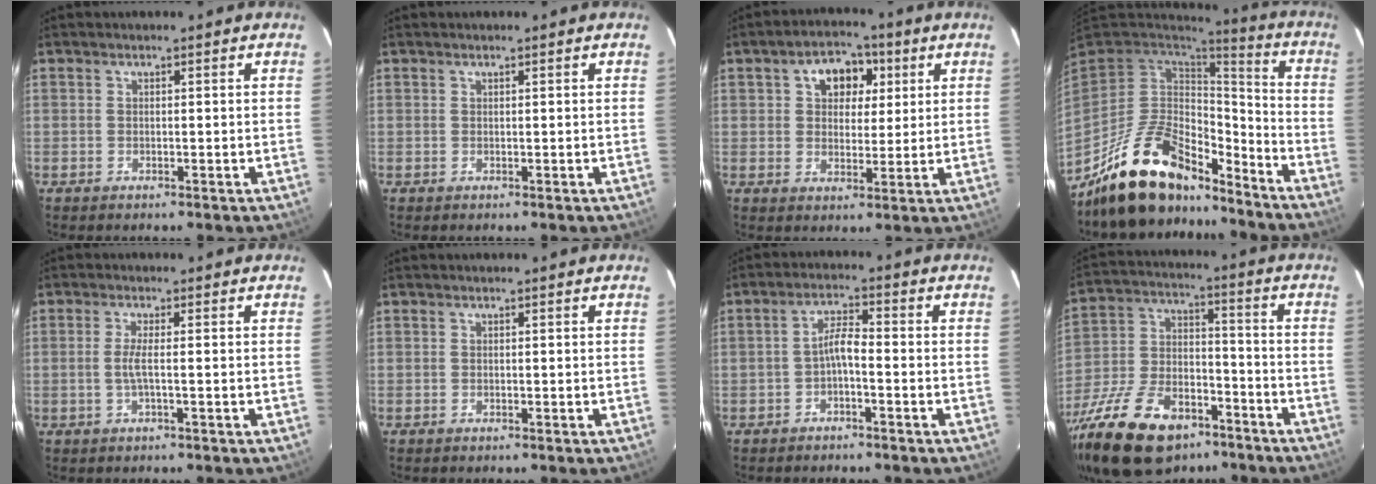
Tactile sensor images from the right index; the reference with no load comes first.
{"total": 0.0}
{"total": 8.1, "force": [3.0, 5.8, 4.8], "torque": [-0.079, 0.024, 0.049]}
{"total": 19.3, "force": [-14.8, 8.1, 9.4], "torque": [-0.194, 0.009, -0.245]}
{"total": 2.6, "force": [-0.5, -0.3, 2.5], "torque": [-0.047, -0.001, -0.012]}
{"total": 0.0}
{"total": 3.2, "force": [-1.6, 0.6, 2.7], "torque": [-0.057, 0.011, -0.030]}
{"total": 24.2, "force": [-15.7, 12.1, 13.9], "torque": [-0.292, -0.016, -0.259]}